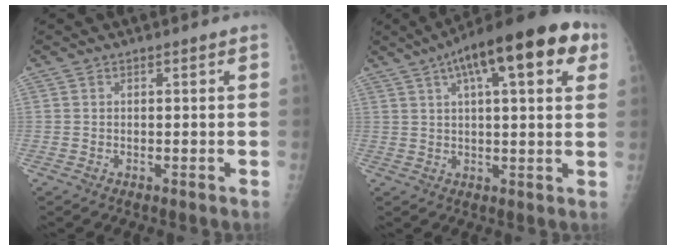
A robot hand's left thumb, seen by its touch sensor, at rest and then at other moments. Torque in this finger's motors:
{"motor_torque": [0.16, 0.30, 1.02, -0.37, 0.12]}